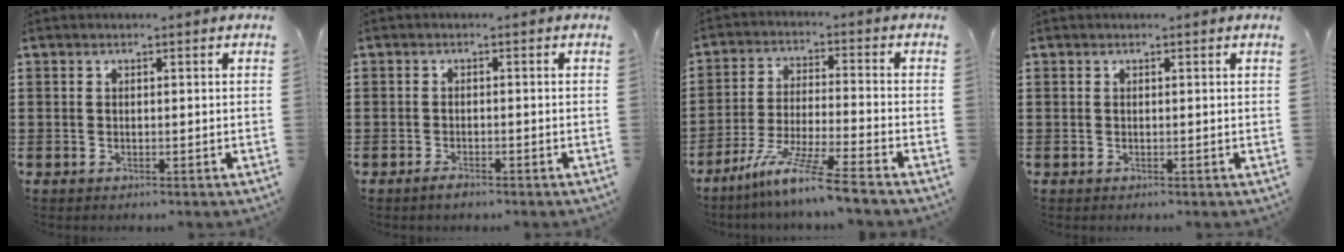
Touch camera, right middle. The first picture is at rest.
{"total": 1.3, "force": [-1.0, 0.3, 0.8], "torque": [-0.018, -0.005, -0.018]}
{"total": 9.2, "force": [-7.5, -0.8, 5.4], "torque": [-0.115, -0.017, -0.151]}
{"total": 0.0}